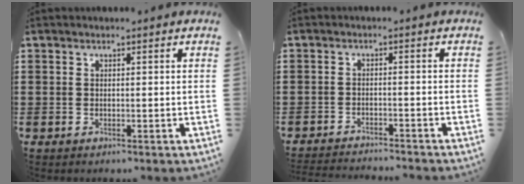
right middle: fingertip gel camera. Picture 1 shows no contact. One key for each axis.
{"total": 2.5, "fx": -2.5, "fy": 0.0, "fz": -0.1, "tx": -0.004, "ty": 0.001, "tz": -0.054}